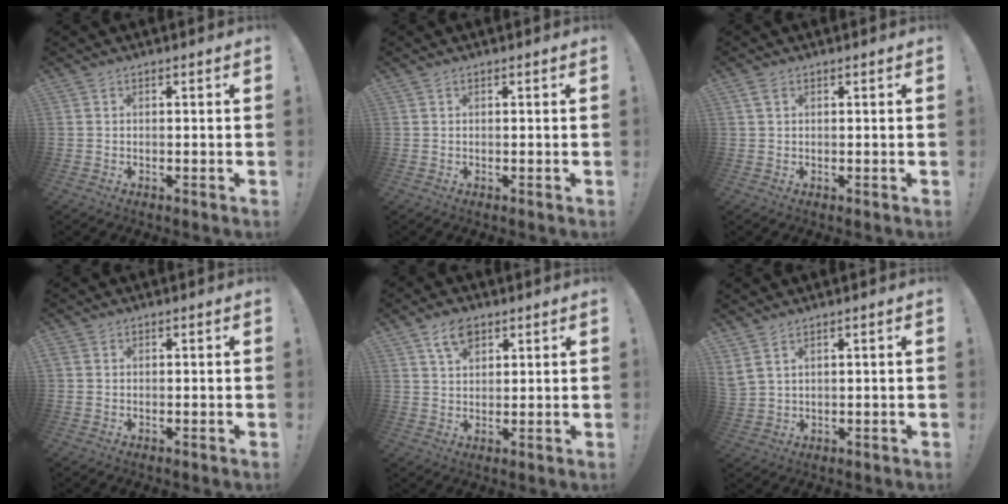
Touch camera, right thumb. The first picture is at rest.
{"total": 0.0}
{"total": 1.9, "force": [0.9, 1.0, 1.4], "torque": [-0.025, 0.001, 0.017]}
{"total": 0.8, "force": [0.1, 0.7, 0.3], "torque": [-0.014, 0.006, 0.003]}
{"total": 6.4, "force": [3.8, 3.8, 3.5], "torque": [-0.064, -0.007, 0.072]}
{"total": 3.7, "force": [2.5, 1.2, 2.4], "torque": [-0.054, -0.011, 0.050]}